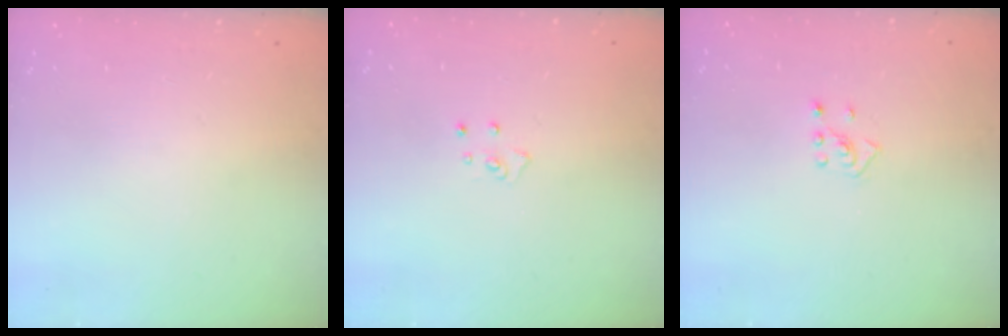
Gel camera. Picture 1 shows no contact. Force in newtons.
{"total": 4.1, "press": 4.1, "slide": 0.4}
{"total": 2.5, "press": 2.4, "slide": 0.7}